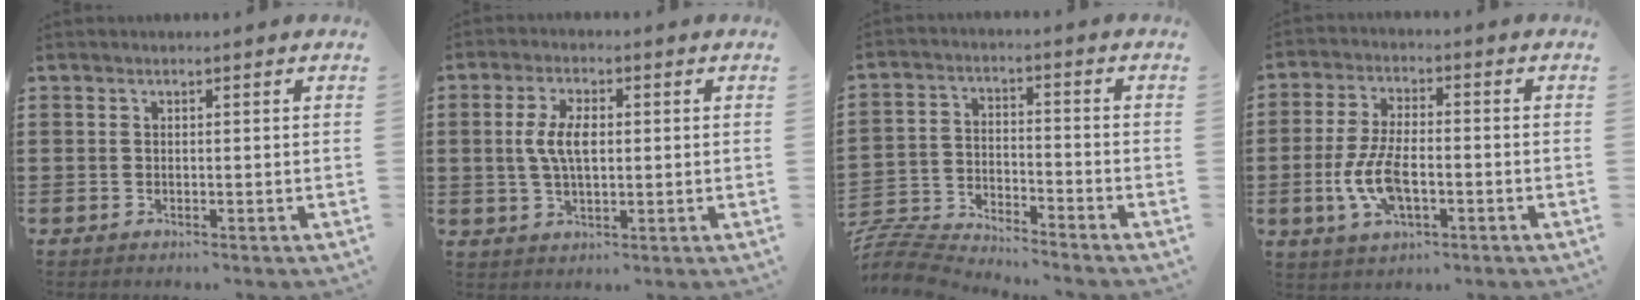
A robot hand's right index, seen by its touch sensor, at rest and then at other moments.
{"total": 5.7, "force": [0.4, 2.5, 5.1], "torque": [-0.115, 0.004, 0.001]}
{"total": 6.8, "force": [-6.8, 0.5, 0.6], "torque": [-0.031, 0.004, -0.142]}
{"total": 8.3, "force": [-2.1, 3.7, 7.1], "torque": [-0.168, -0.008, -0.044]}